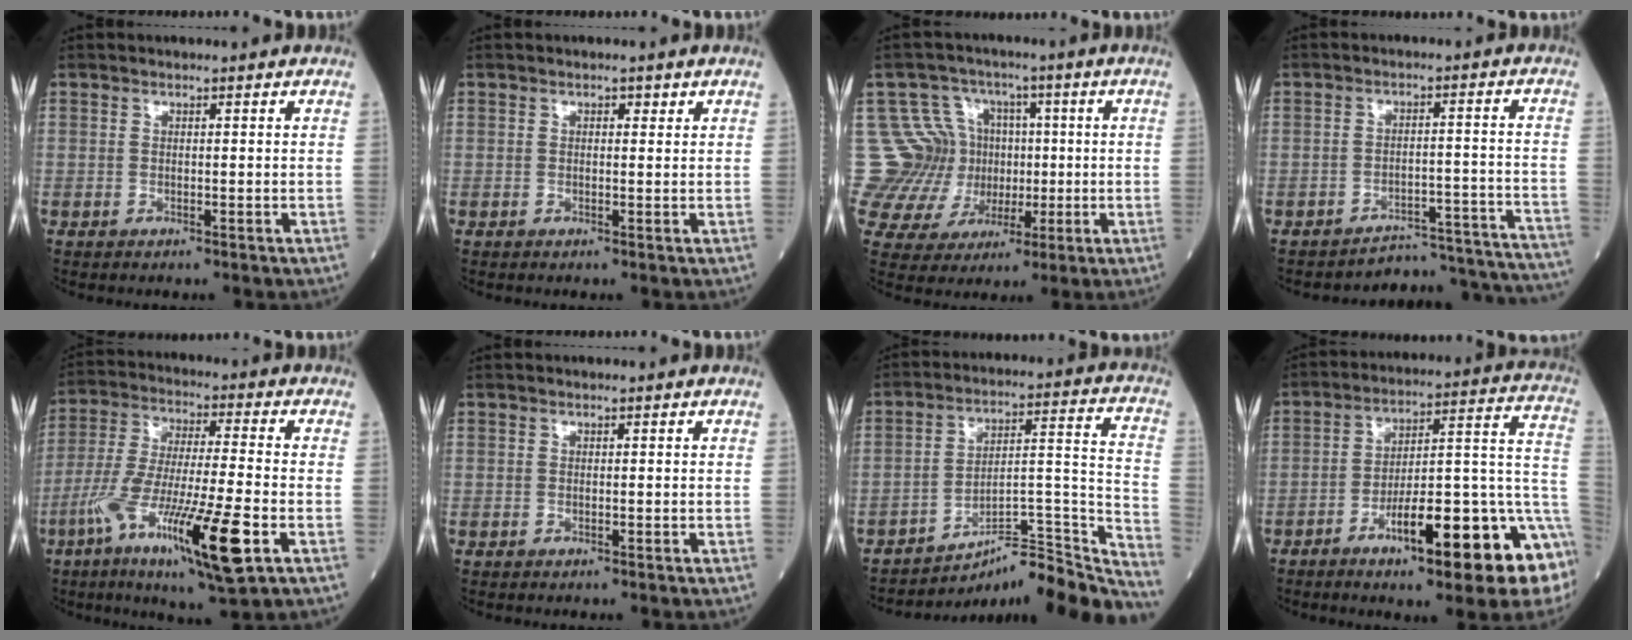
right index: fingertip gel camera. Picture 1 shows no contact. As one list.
[{"total": 0.8, "force": [0.4, 0.5, 0.5], "torque": [-0.004, 0.002, 0.005]}, {"total": 15.8, "force": [1.2, 14.7, 5.5], "torque": [-0.127, 0.061, 0.048]}, {"total": 15.4, "force": [-15.4, 0.8, 0.1], "torque": [0.032, 0.038, -0.188]}, {"total": 17.6, "force": [-7.4, 1.5, 15.9], "torque": [-0.299, -0.034, -0.129]}, {"total": 0.0}, {"total": 19.0, "force": [-17.7, 1.0, 6.8], "torque": [-0.048, 0.050, -0.256]}, {"total": 18.8, "force": [-8.3, 2.9, 16.6], "torque": [-0.174, 0.023, -0.117]}]